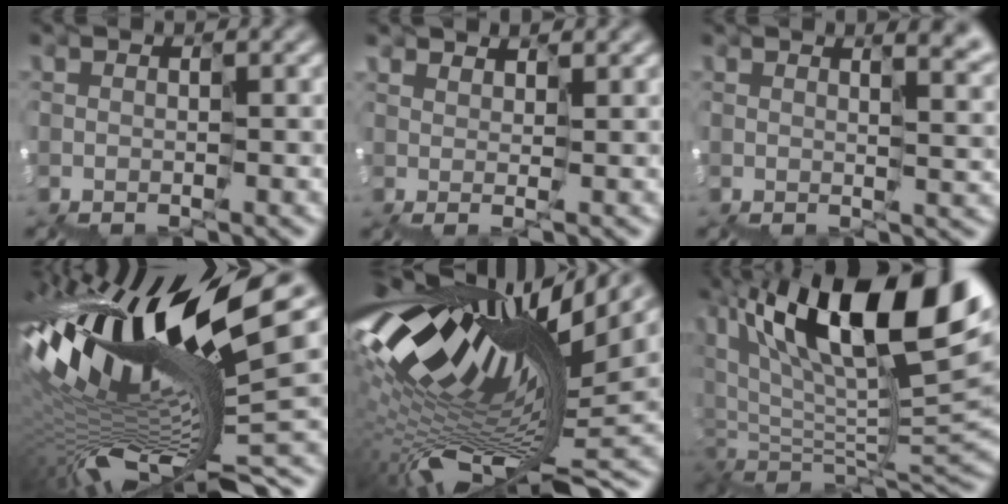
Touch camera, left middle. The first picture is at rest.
{"total": 1.8, "force": [1.7, -0.7, -0.1], "torque": [-0.001, 0.001, 0.037]}
{"total": 6.2, "force": [3.4, 2.7, 4.5], "torque": [-0.048, -0.005, 0.065]}
{"total": 13.3, "force": [1.7, 2.9, 12.9], "torque": [-0.239, -0.003, 0.027]}
{"total": 12.2, "force": [3.1, 3.4, 11.3], "torque": [-0.198, 0.007, 0.065]}
{"total": 13.7, "force": [7.0, 5.5, 10.4], "torque": [-0.177, 0.015, 0.142]}